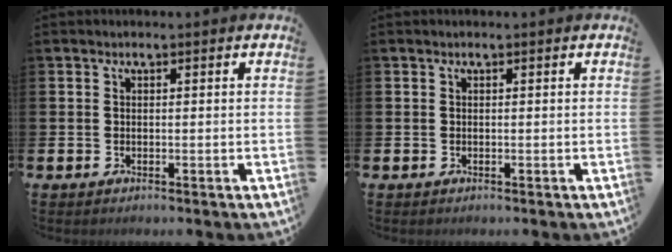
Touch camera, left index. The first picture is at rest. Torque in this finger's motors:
{"motor_torque": [-0.01, 0.01, 0.00, 0.00]}